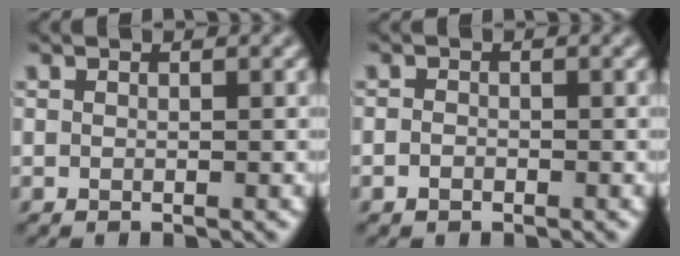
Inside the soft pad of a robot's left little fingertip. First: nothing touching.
{"total": 0.8, "force": [-0.6, 0.6, 0.3], "torque": [-0.004, 0.000, -0.013]}